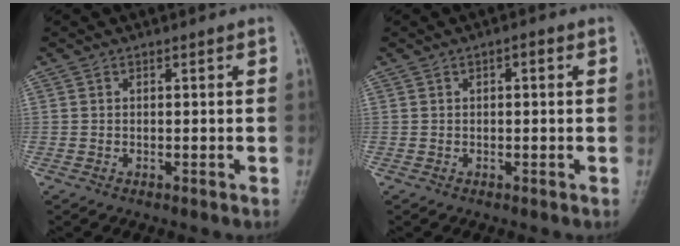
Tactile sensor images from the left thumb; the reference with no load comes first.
{"total": 1.5, "force": [0.4, 0.7, 1.2], "torque": [-0.012, 0.004, 0.002]}